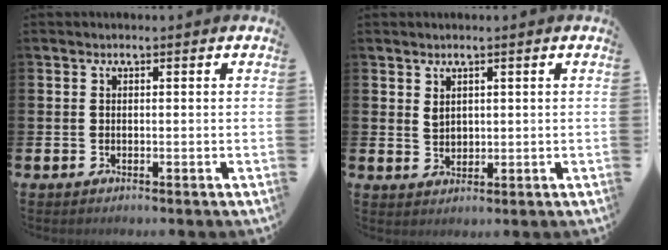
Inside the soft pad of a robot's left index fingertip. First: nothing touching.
{"total": 1.9, "force": [1.4, 1.1, 0.7], "torque": [-0.007, 0.000, 0.025]}